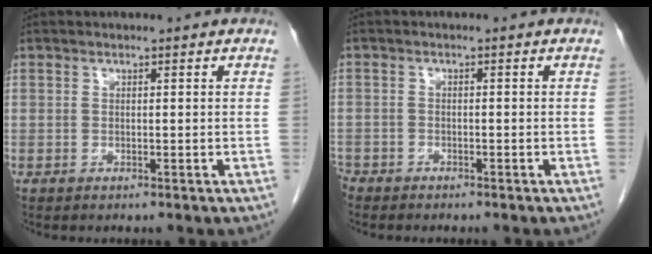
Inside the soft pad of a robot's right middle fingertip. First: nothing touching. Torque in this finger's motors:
{"motor_torque": [1.16, -0.98, 0.31, -0.07]}